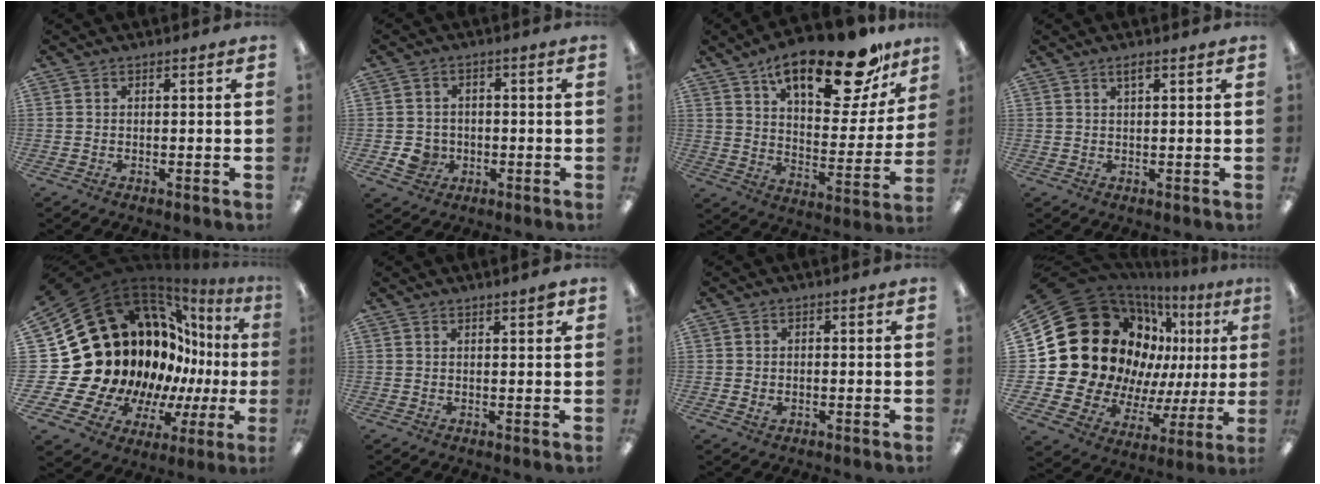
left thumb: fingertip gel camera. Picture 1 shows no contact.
{"total": 5.4, "force": [-1.6, 4.8, 1.8], "torque": [-0.029, 0.010, -0.026]}
{"total": 23.6, "force": [16.3, 8.7, 14.7], "torque": [-0.216, -0.097, 0.267]}
{"total": 2.0, "force": [1.3, 0.3, 1.5], "torque": [-0.034, 0.002, 0.021]}
{"total": 25.0, "force": [2.9, 19.9, 14.8], "torque": [-0.206, -0.141, 0.157]}
{"total": 2.1, "force": [1.7, 0.2, 1.3], "torque": [-0.011, -0.007, 0.025]}
{"total": 1.5, "force": [-0.3, 1.2, 0.8], "torque": [-0.006, 0.000, -0.007]}
{"total": 26.1, "force": [9.1, 20.0, 14.1], "torque": [-0.279, -0.094, 0.220]}